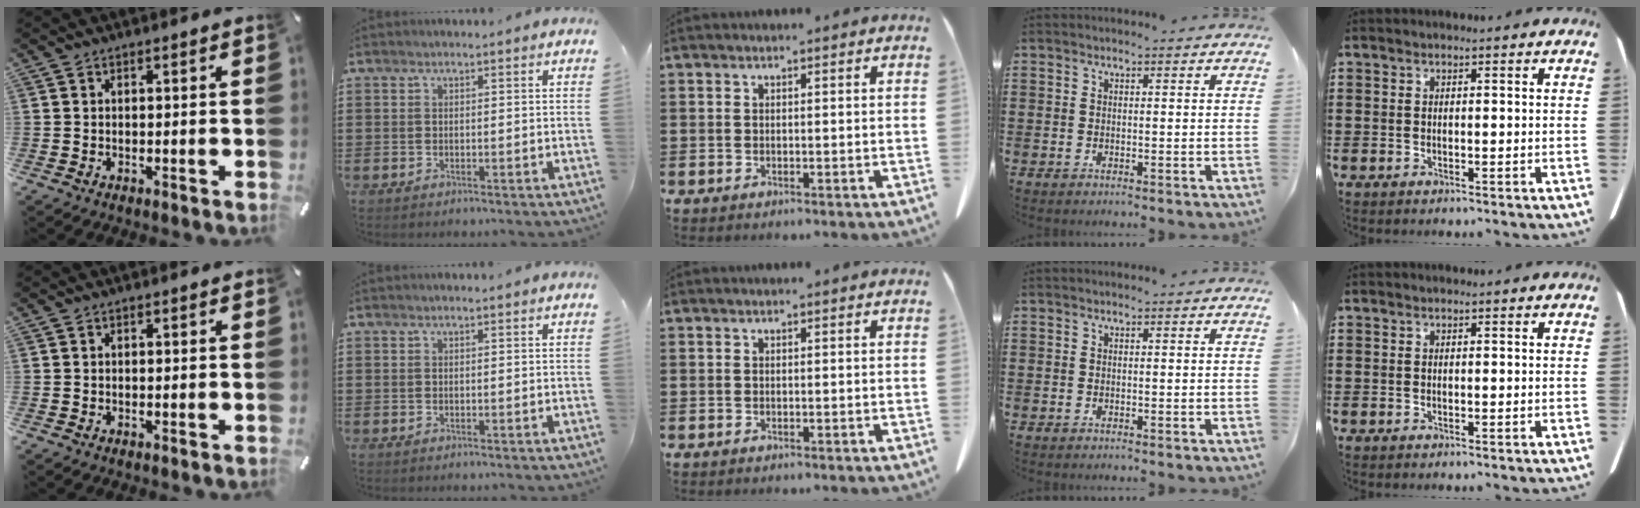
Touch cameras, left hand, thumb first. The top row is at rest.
{}